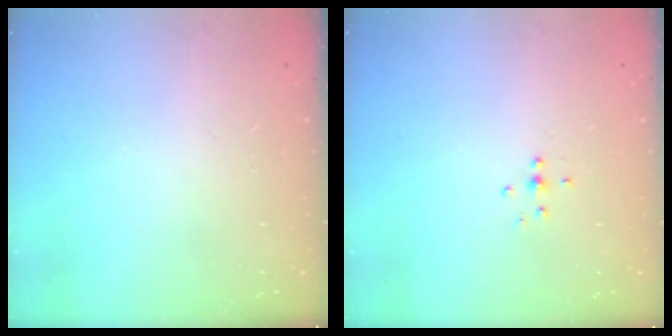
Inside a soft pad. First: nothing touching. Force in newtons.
{"total": 4.2, "press": 4.1, "slide": 0.8}